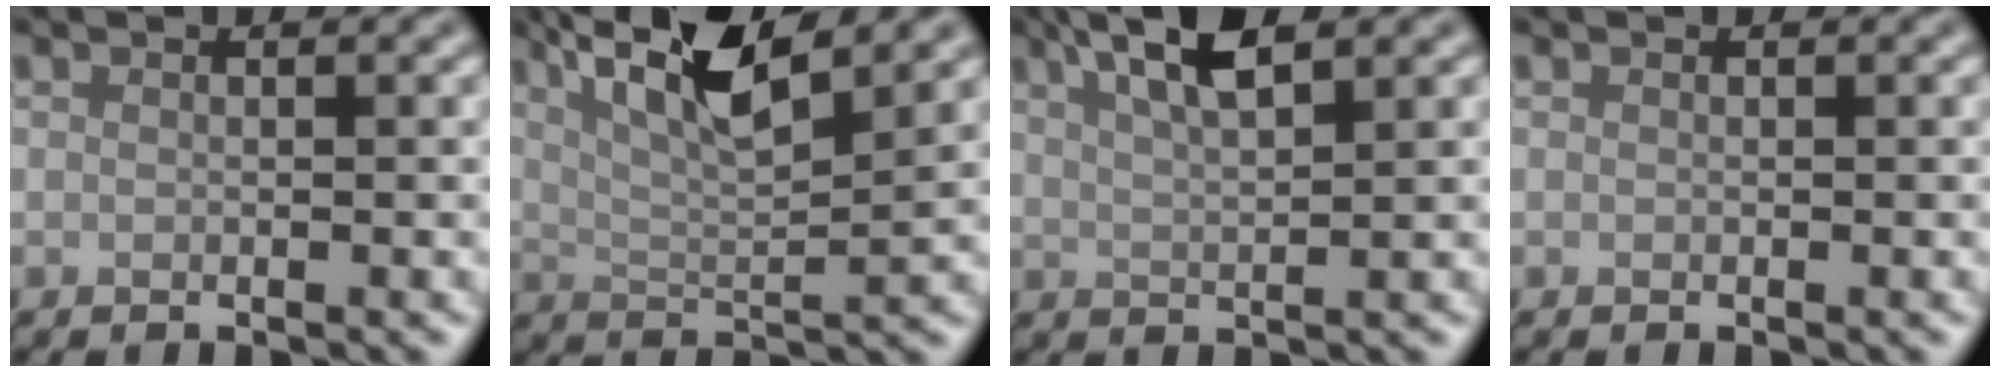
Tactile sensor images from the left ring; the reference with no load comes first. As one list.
[{"total": 8.1, "force": [4.4, 1.8, 6.5], "torque": [-0.118, 0.007, 0.082]}, {"total": 5.1, "force": [2.9, 1.4, 3.9], "torque": [-0.066, 0.011, 0.051]}, {"total": 0.0}]